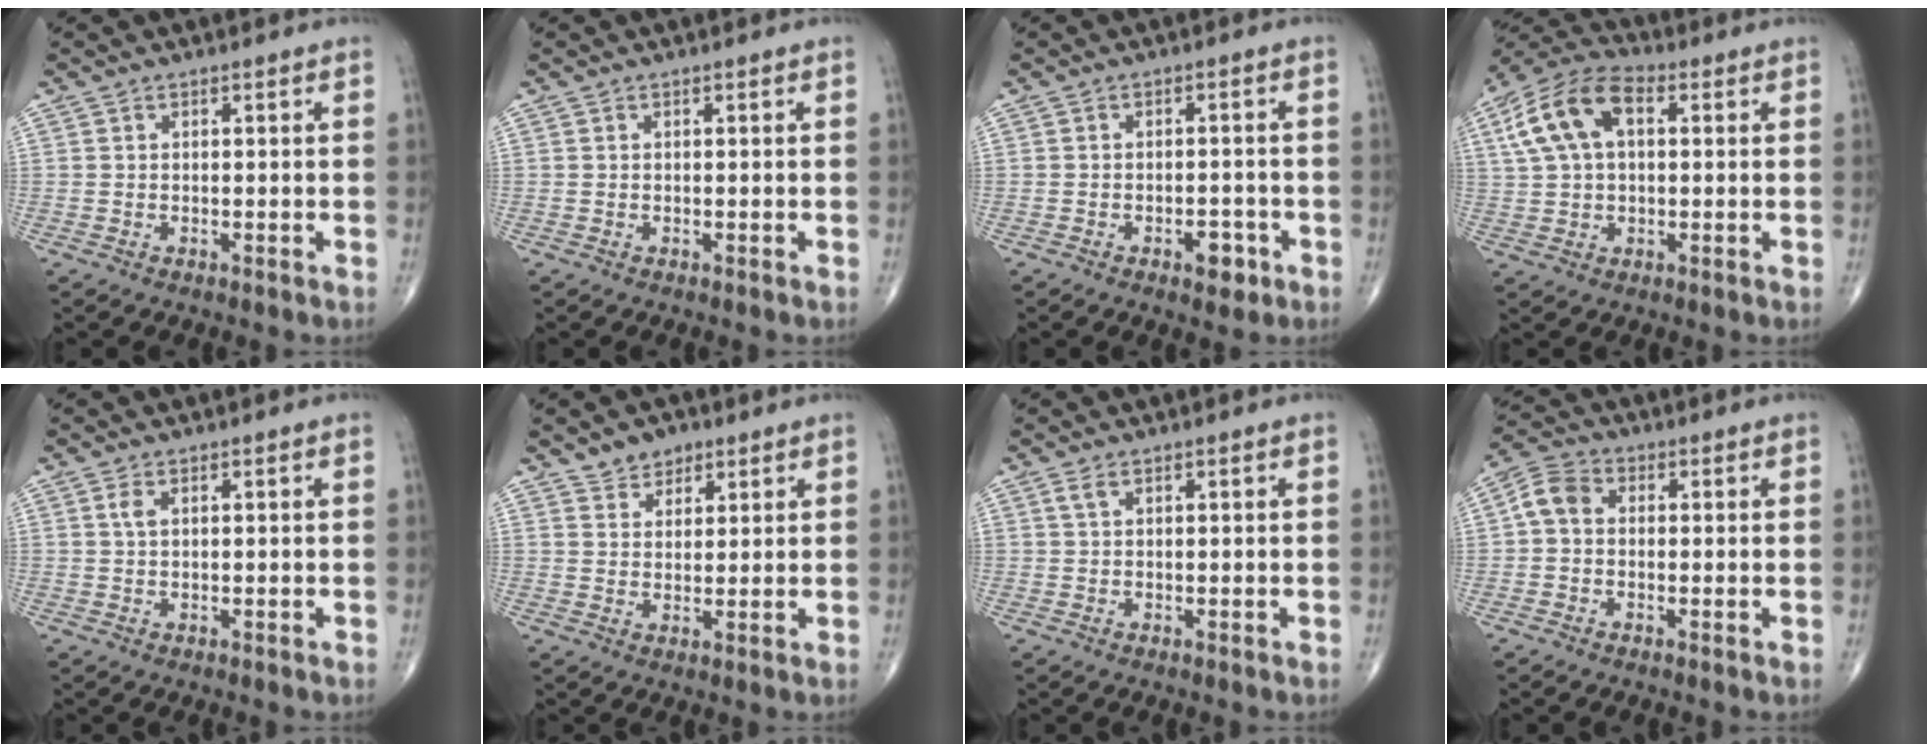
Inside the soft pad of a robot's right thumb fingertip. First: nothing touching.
{"total": 0.0}
{"total": 3.9, "force": [-2.0, 2.1, 2.7], "torque": [-0.022, 0.012, -0.024]}
{"total": 12.7, "force": [3.3, 7.4, 9.8], "torque": [-0.191, 0.028, 0.055]}
{"total": 1.7, "force": [0.7, 0.7, 1.4], "torque": [-0.032, 0.003, 0.016]}
{"total": 4.7, "force": [3.2, 3.1, 1.6], "torque": [-0.001, -0.019, 0.054]}
{"total": 1.4, "force": [0.7, 0.6, 1.0], "torque": [-0.023, 0.007, 0.018]}
{"total": 5.1, "force": [0.2, 3.9, 3.3], "torque": [-0.058, 0.016, -0.009]}